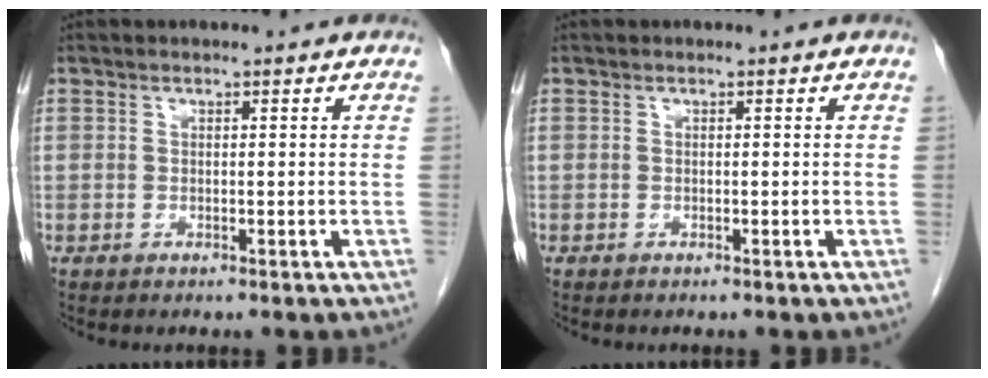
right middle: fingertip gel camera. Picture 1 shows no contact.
{"total": 0.0}